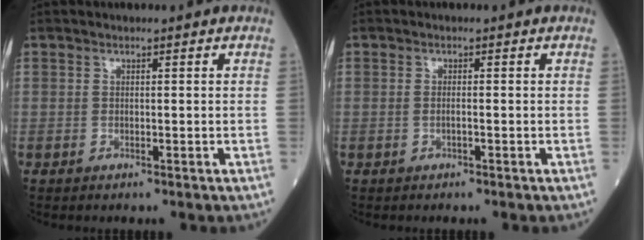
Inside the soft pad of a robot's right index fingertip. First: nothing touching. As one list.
[{"total": 0.6, "force": [-0.3, 0.1, 0.5], "torque": [-0.011, 0.001, -0.006]}]